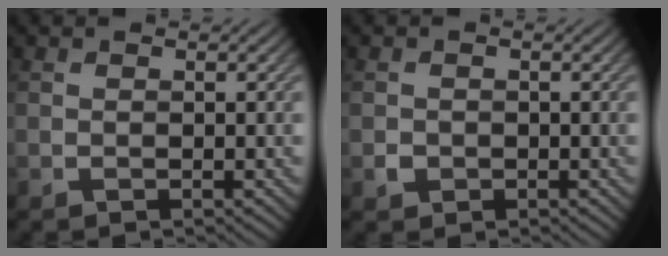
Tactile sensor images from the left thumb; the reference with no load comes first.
{"total": 1.2, "force": [-0.4, 1.1, 0.3], "torque": [-0.003, -0.007, -0.009]}